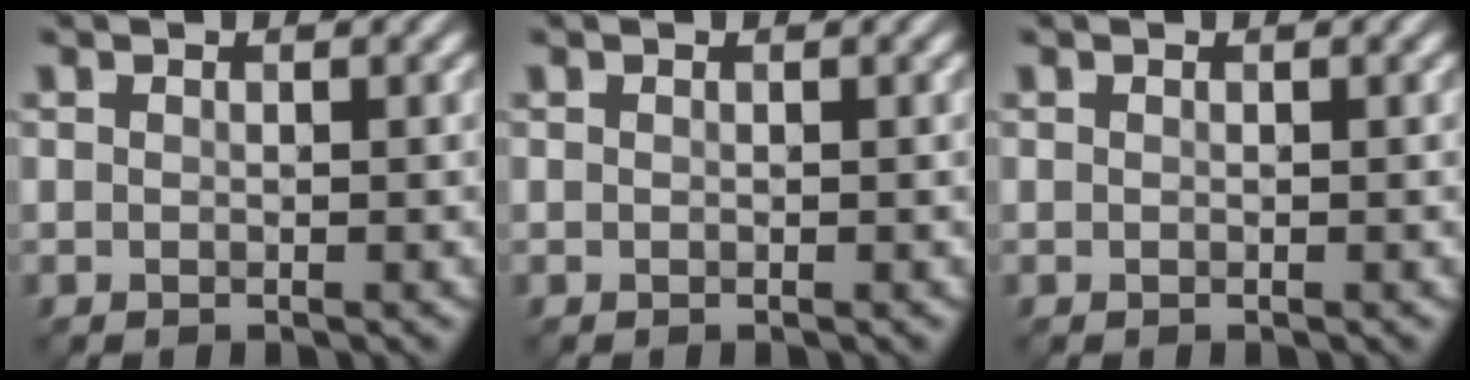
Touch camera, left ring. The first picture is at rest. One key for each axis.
{"total": 0.0}
{"total": 0.0}